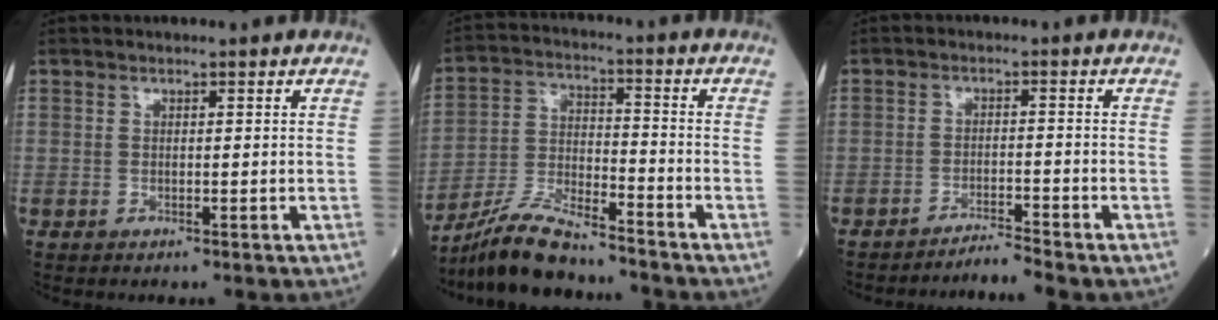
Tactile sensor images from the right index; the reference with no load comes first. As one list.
[{"total": 11.0, "force": [-9.9, 1.6, 4.6], "torque": [-0.090, -0.006, -0.186]}, {"total": 3.2, "force": [-3.0, -0.9, 0.4], "torque": [-0.005, -0.013, -0.052]}]